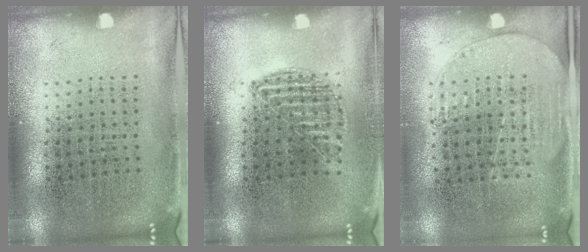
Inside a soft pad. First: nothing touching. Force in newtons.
{"total": 0.9, "press": 0.9, "slide": 0.4}
{"total": 1.5, "press": 1.3, "slide": 0.7}